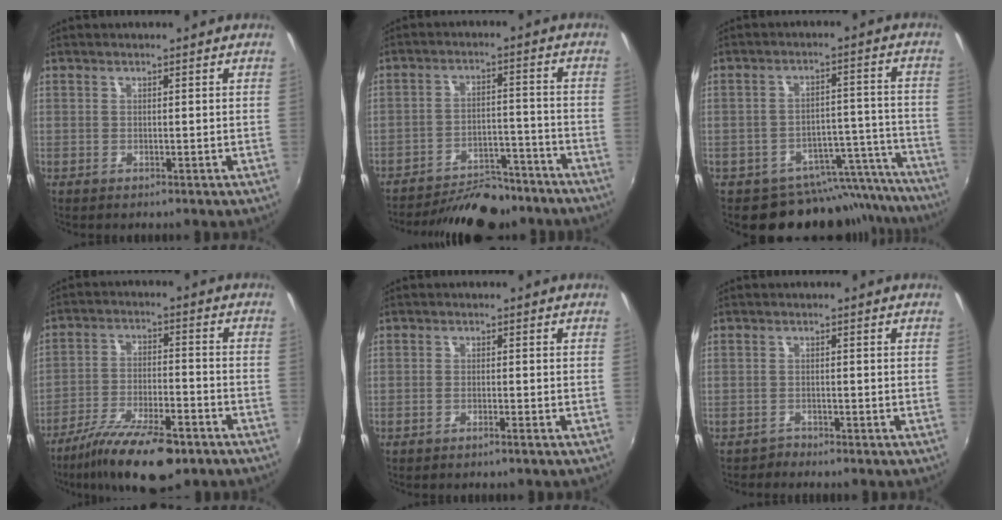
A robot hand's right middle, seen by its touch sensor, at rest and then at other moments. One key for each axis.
{"total": 15.0, "fx": -13.1, "fy": 4.8, "fz": 5.5, "tx": -0.113, "ty": 0.006, "tz": -0.176}
{"total": 15.0, "fx": -13.6, "fy": 5.9, "fz": 1.9, "tx": -0.016, "ty": 0.053, "tz": -0.170}
{"total": 15.3, "fx": -11.0, "fy": 4.4, "fz": 9.7, "tx": -0.193, "ty": -0.035, "tz": -0.186}
{"total": 1.3, "fx": -1.1, "fy": 0.0, "fz": 0.8, "tx": -0.020, "ty": -0.001, "tz": -0.023}
{"total": 1.2, "fx": -1.1, "fy": 0.3, "fz": -0.4, "tx": 0.009, "ty": 0.001, "tz": -0.022}